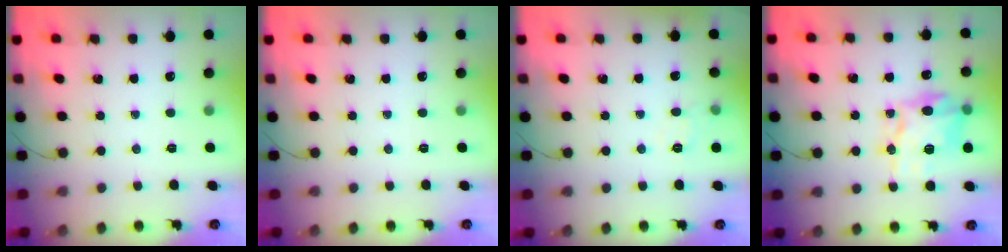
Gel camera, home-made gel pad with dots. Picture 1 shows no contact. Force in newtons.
{"total": 0.0}
{"total": 6.4, "press": 6.2, "slide": 1.4}
{"total": 15.8, "press": 15.7, "slide": 0.6}